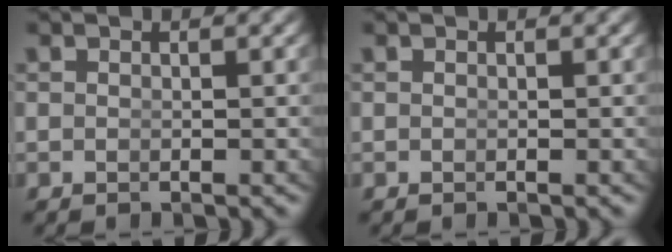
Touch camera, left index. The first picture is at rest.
{"total": 0.0}